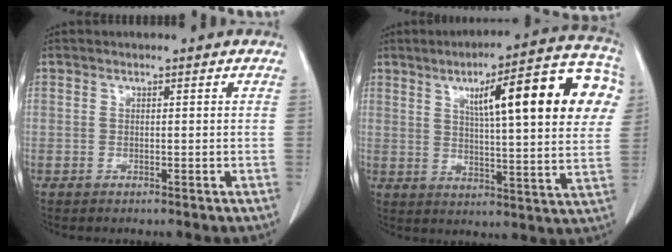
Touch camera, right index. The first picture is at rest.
{"total": 20.1, "force": [6.2, 3.2, 18.8], "torque": [-0.250, 0.032, 0.077]}